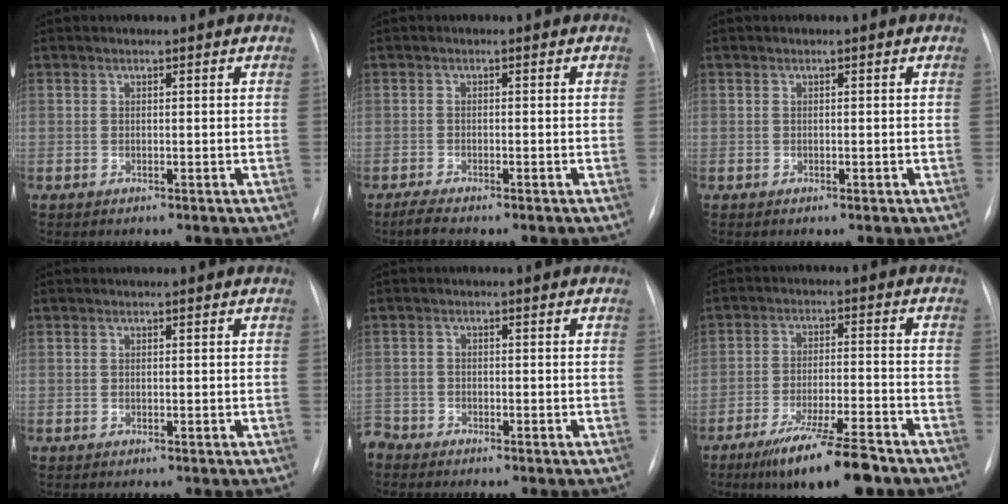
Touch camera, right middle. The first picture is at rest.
{"total": 2.2, "force": [-1.8, 0.0, 1.2], "torque": [-0.037, -0.011, -0.031]}
{"total": 0.0}
{"total": 0.0}
{"total": 2.6, "force": [-2.5, 0.9, 0.0], "torque": [0.001, -0.004, -0.047]}
{"total": 11.3, "force": [-8.1, 1.1, 7.7], "torque": [-0.134, -0.026, -0.136]}